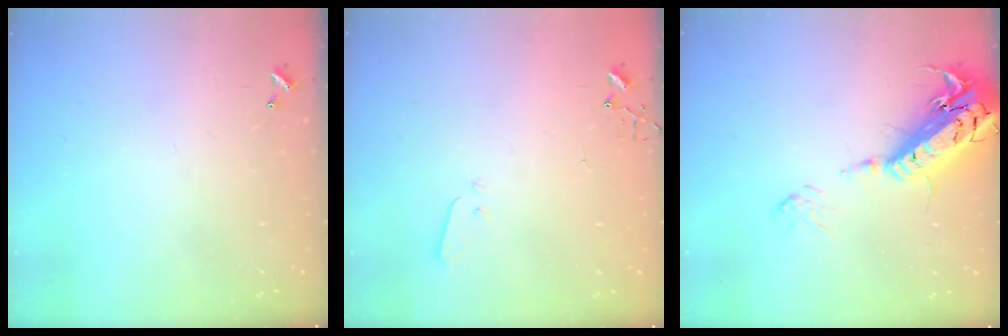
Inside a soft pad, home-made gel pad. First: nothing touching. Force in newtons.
{"total": 2.2, "press": 2.1, "slide": 0.3}
{"total": 22.4, "press": 22.0, "slide": 4.3}